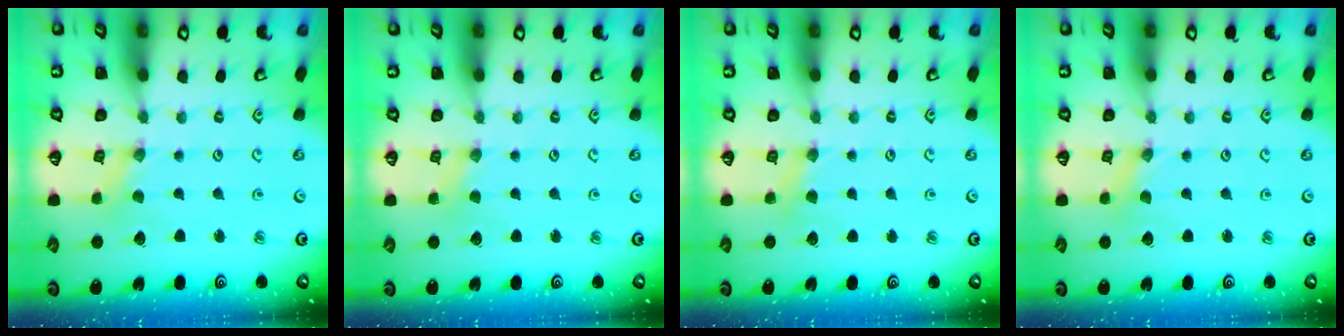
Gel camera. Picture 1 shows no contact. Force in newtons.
{"total": 2.4, "press": 2.4, "slide": 0.4}
{"total": 4.5, "press": 4.5, "slide": 0.5}
{"total": 0.0}